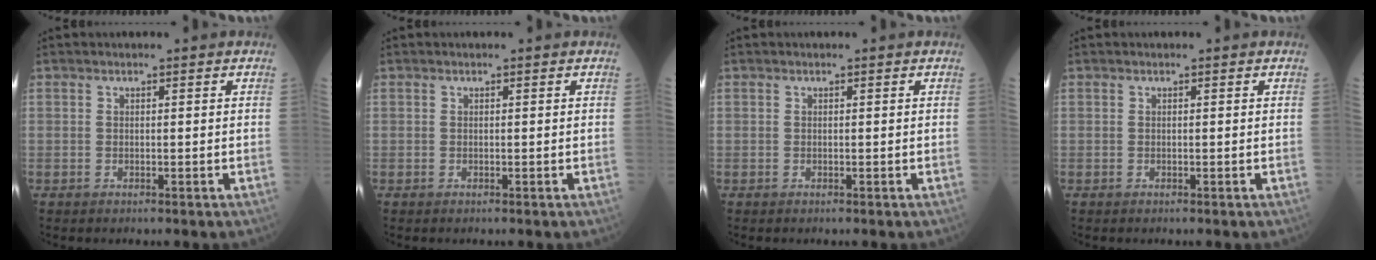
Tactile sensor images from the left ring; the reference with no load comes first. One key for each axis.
{"total": 0.0}
{"total": 0.0}
{"total": 0.0}